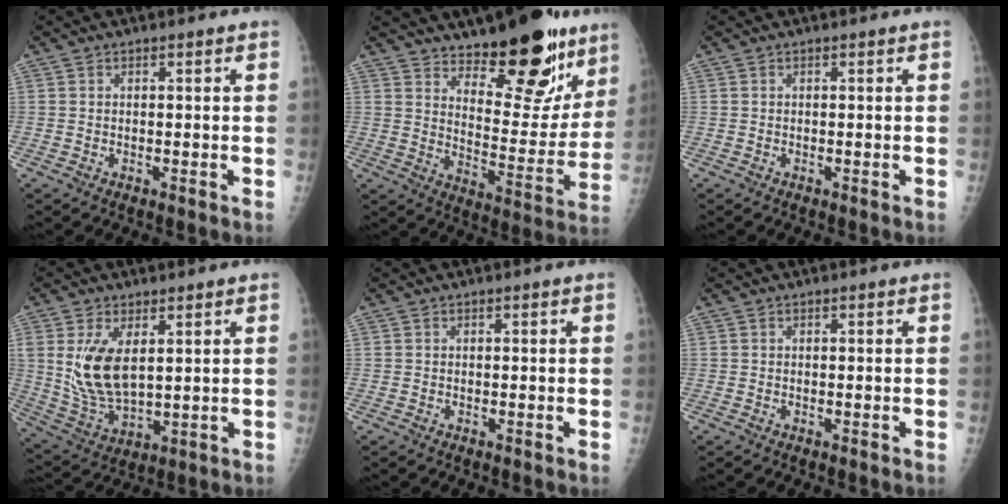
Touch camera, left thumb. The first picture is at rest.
{"total": 19.7, "force": [13.6, 7.8, 12.0], "torque": [-0.107, -0.099, 0.202]}
{"total": 0.0}
{"total": 11.7, "force": [3.2, 6.3, 9.3], "torque": [-0.175, -0.021, 0.077]}
{"total": 0.0}
{"total": 0.0}